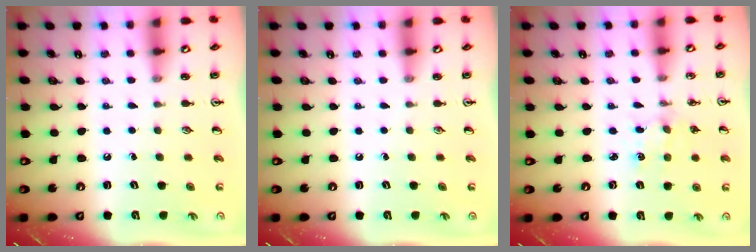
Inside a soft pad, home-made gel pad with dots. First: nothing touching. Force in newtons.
{"total": 0.0}
{"total": 2.8, "press": 2.8, "slide": 0.4}